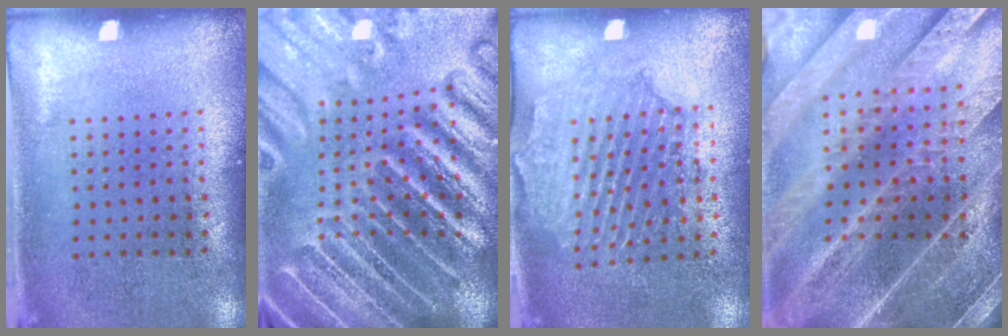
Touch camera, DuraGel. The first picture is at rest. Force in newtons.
{"total": 5.7, "press": 4.9, "slide": 2.8}
{"total": 1.9, "press": 1.9, "slide": 0.4}
{"total": 5.5, "press": 4.7, "slide": 2.9}